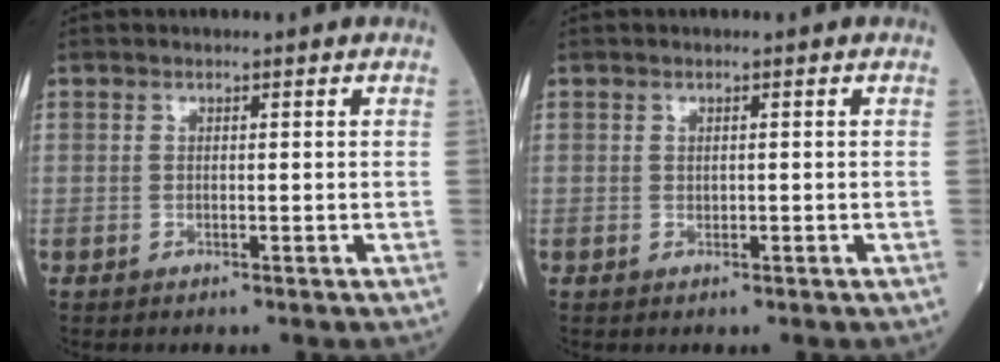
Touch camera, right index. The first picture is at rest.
{"total": 0.0}